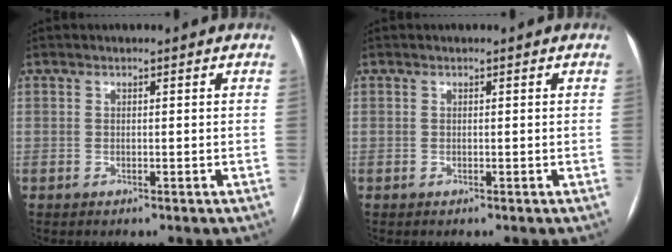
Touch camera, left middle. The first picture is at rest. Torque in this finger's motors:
{"motor_torque": [0.00, 0.00, 0.00, -0.01]}